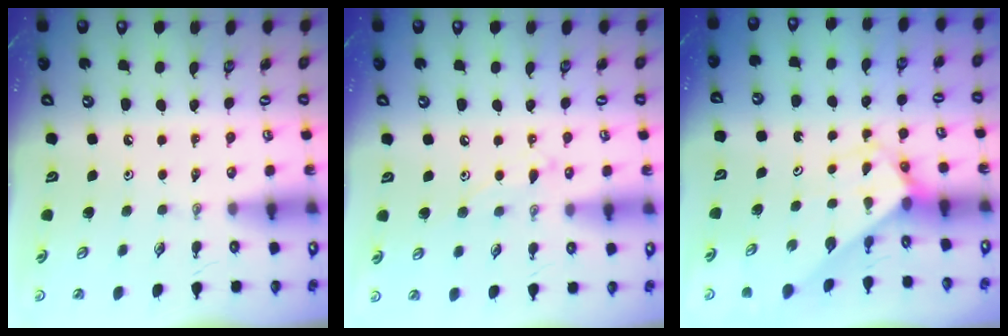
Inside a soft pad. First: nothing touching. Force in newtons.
{"total": 8.2, "press": 8.1, "slide": 0.7}
{"total": 2.8, "press": 2.8, "slide": 0.1}